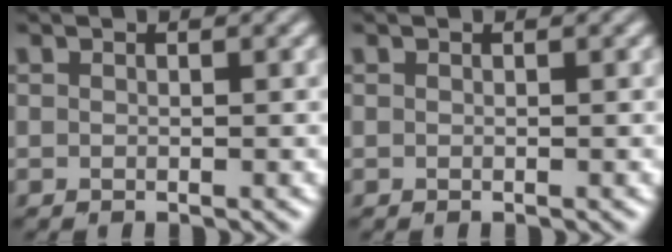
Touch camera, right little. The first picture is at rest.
{"total": 0.0}